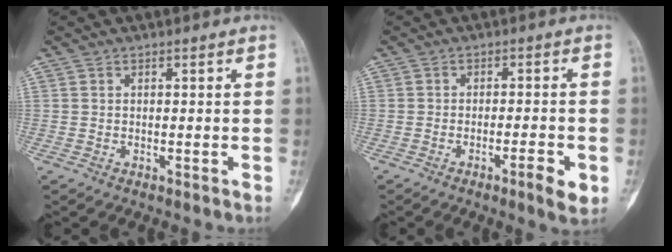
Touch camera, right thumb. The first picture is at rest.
{"total": 4.9, "force": [-2.0, 0.9, 4.3], "torque": [-0.066, 0.006, -0.030]}